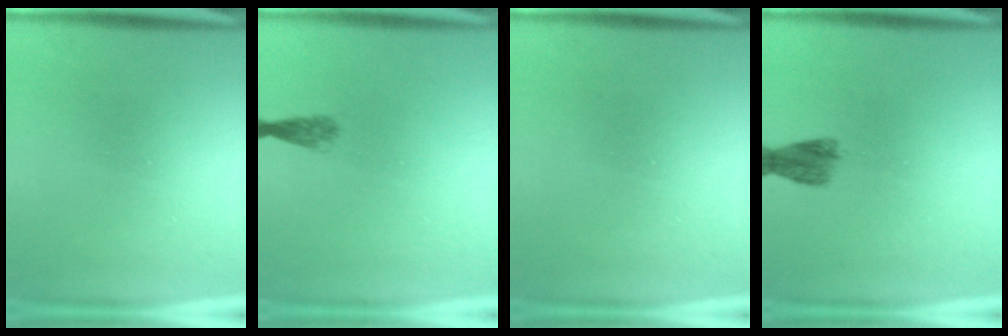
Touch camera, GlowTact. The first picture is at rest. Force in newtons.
{"total": 1.8}
{"total": 0.0}
{"total": 2.1}